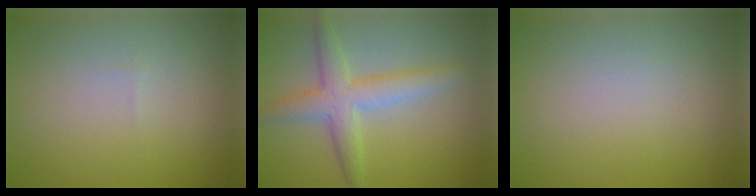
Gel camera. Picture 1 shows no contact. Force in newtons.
{"total": 4.3, "press": 4.3, "slide": 0.1}
{"total": 0.0}